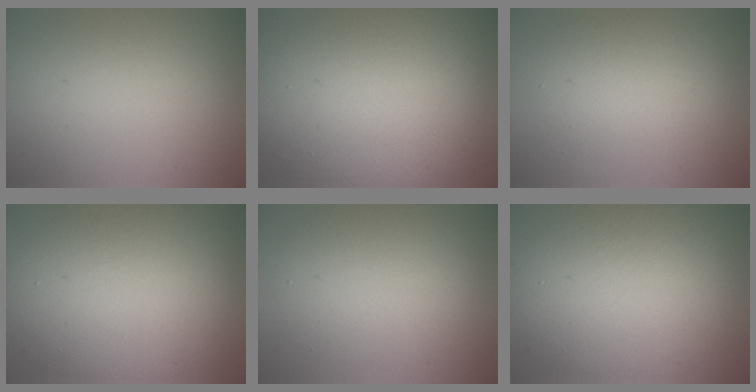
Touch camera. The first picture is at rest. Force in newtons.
{"total": 15.7, "press": 15.7, "slide": 1.0}
{"total": 3.8, "press": 3.8, "slide": 0.2}
{"total": 12.2, "press": 12.2, "slide": 0.8}
{"total": 5.6, "press": 5.6, "slide": 0.3}
{"total": 11.0, "press": 11.0, "slide": 0.8}